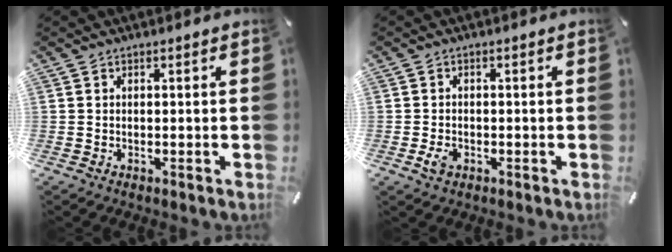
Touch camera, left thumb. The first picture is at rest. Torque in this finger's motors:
{"motor_torque": [-0.02, 0.92, 0.03, 0.12, 0.12]}